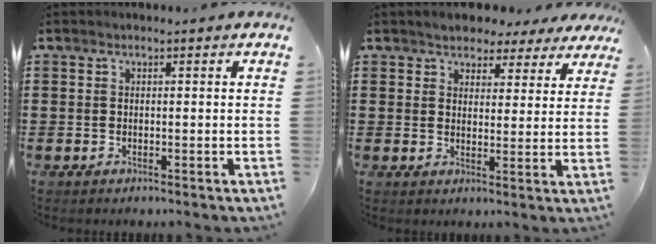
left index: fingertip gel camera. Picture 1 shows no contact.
{"total": 3.9, "force": [3.5, 1.6, 0.2], "torque": [-0.023, -0.005, 0.064]}